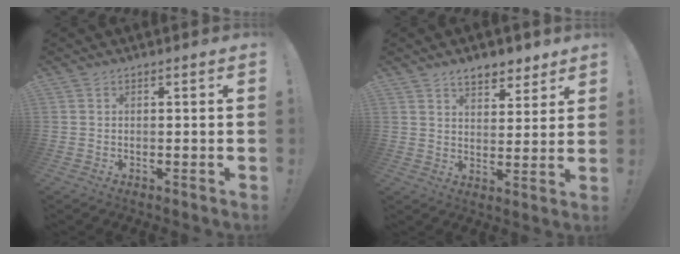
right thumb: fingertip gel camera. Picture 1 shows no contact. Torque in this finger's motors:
{"motor_torque": [0.21, 1.81, 0.17, 0.00, 0.00]}